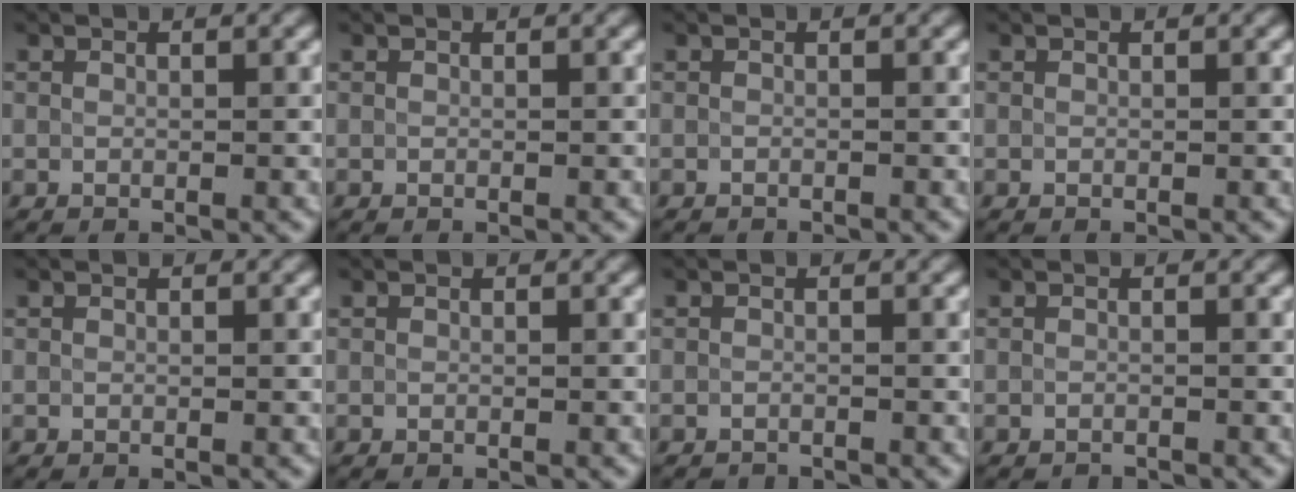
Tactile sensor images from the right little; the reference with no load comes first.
{"total": 0.0}
{"total": 1.0, "force": [-1.0, 0.1, 0.1], "torque": [0.005, -0.007, -0.017]}
{"total": 0.0}
{"total": 0.0}
{"total": 0.0}
{"total": 1.3, "force": [-1.3, 0.1, 0.1], "torque": [0.006, -0.006, -0.022]}
{"total": 0.9, "force": [-0.9, 0.1, 0.0], "torque": [0.001, -0.006, -0.018]}